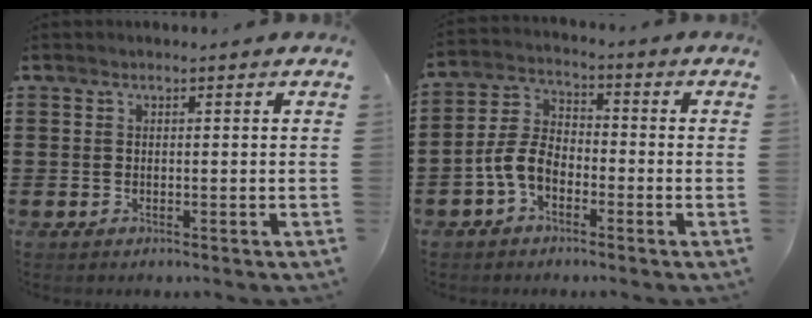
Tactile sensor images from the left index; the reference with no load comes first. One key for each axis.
{"total": 5.6, "fx": -3.0, "fy": 3.3, "fz": 3.5, "tx": -0.092, "ty": 0.007, "tz": -0.065}